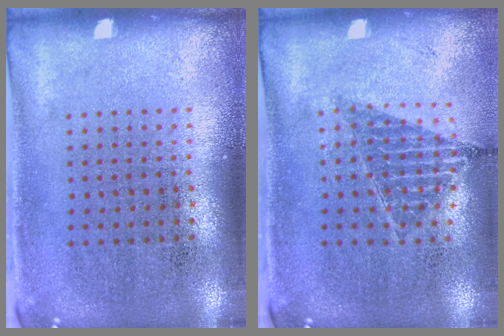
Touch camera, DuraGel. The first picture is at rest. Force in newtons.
{"total": 0.9, "press": 0.9, "slide": 0.0}